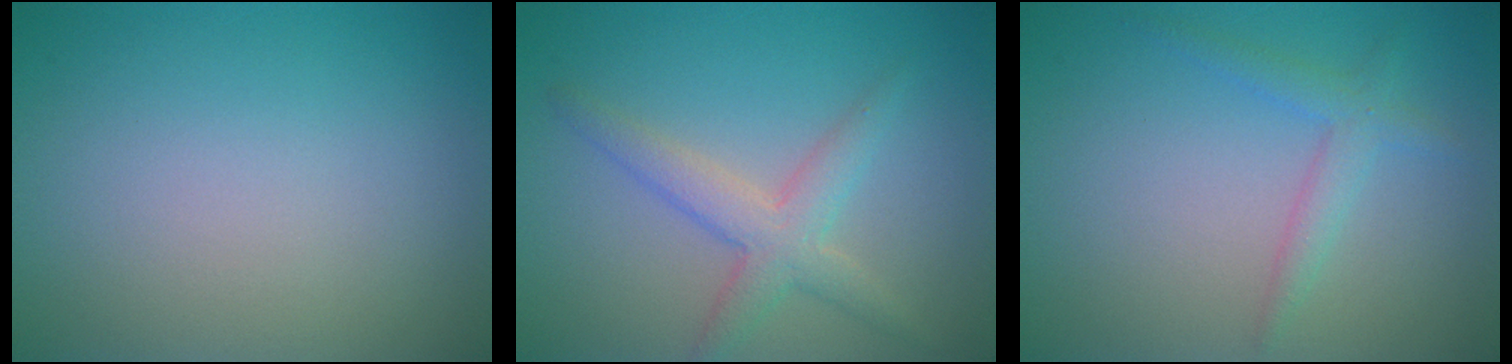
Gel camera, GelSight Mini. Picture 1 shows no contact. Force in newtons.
{"total": 3.3, "press": 3.3, "slide": 0.1}
{"total": 2.0, "press": 2.0, "slide": 0.1}